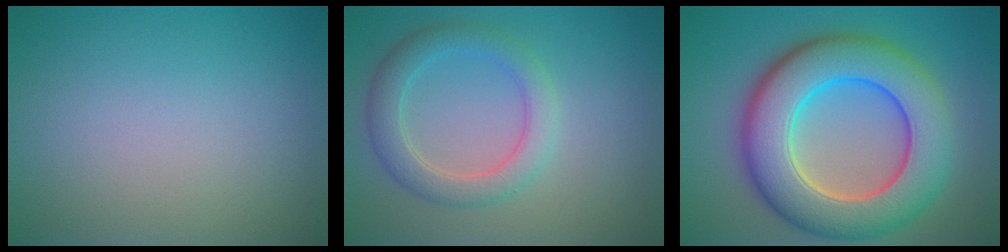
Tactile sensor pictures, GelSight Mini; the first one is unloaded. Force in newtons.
{"total": 3.7, "press": 3.7, "slide": 0.3}
{"total": 11.3, "press": 11.3, "slide": 0.7}